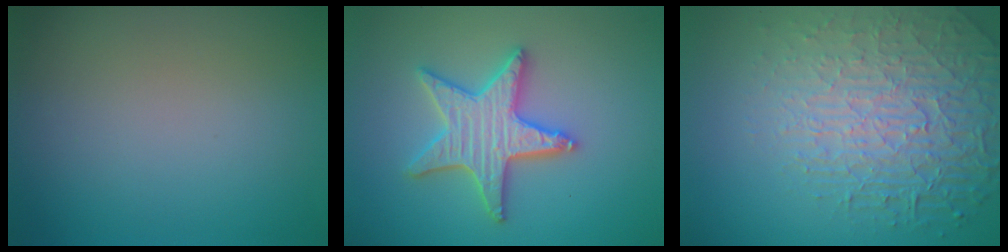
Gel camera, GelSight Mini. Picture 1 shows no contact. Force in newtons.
{"total": 5.2, "press": 5.2, "slide": 0.9}
{"total": 7.8, "press": 5.5, "slide": 5.5}